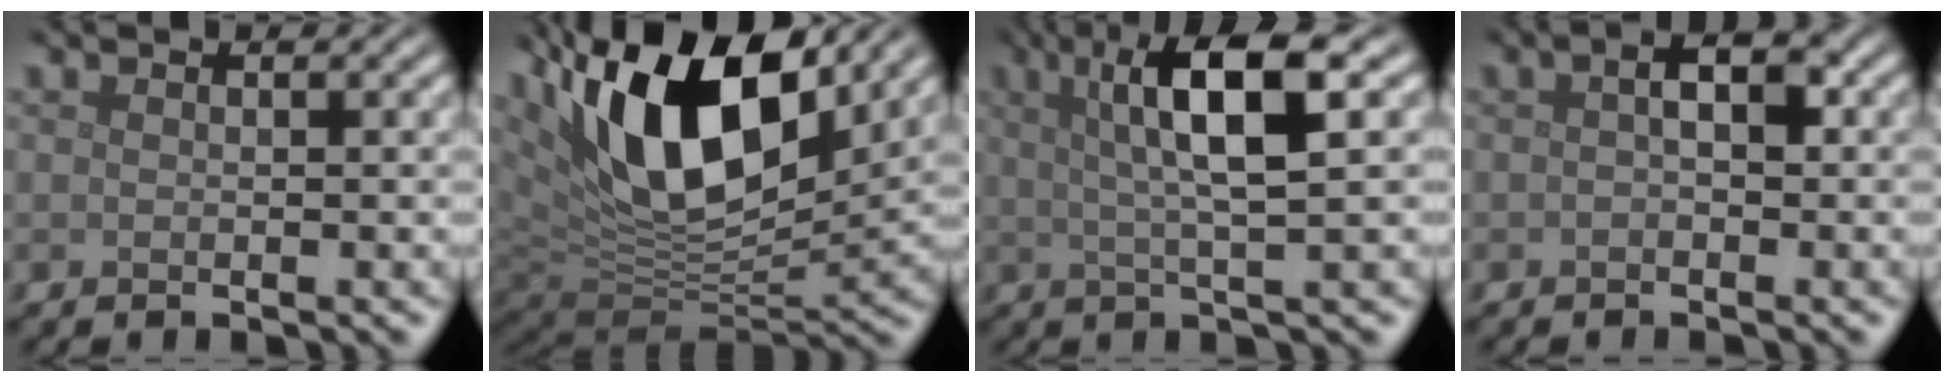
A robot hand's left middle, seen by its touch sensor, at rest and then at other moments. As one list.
[{"total": 14.6, "force": [6.8, 6.5, 11.2], "torque": [-0.194, 0.013, 0.116]}, {"total": 7.9, "force": [2.6, 1.7, 7.3], "torque": [-0.098, 0.017, 0.036]}, {"total": 2.2, "force": [0.1, 1.0, 2.0], "torque": [-0.029, 0.007, -0.003]}]